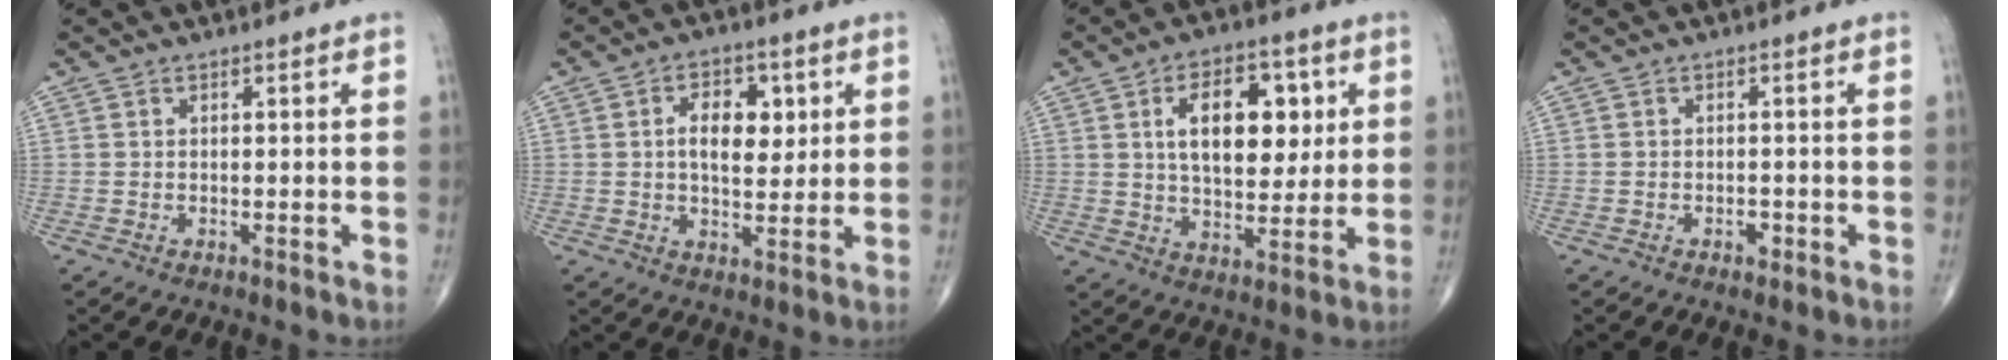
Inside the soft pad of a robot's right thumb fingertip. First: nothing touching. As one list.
[{"total": 8.6, "force": [1.9, 5.1, 6.6], "torque": [-0.073, -0.006, 0.031]}, {"total": 14.8, "force": [3.8, 8.4, 11.6], "torque": [-0.140, -0.008, 0.062]}, {"total": 1.4, "force": [-0.7, 0.9, 0.9], "torque": [-0.010, 0.003, -0.012]}]